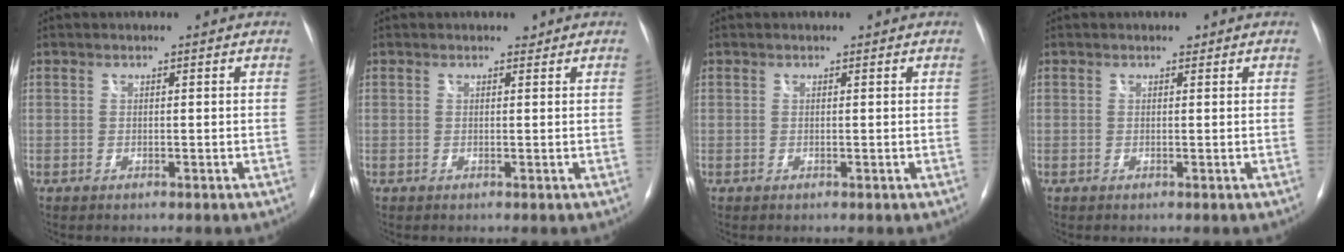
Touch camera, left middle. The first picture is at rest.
{"total": 0.7, "force": [0.6, 0.4, 0.1], "torque": [-0.007, 0.002, 0.007]}
{"total": 0.0}
{"total": 0.5, "force": [0.4, 0.3, 0.2], "torque": [-0.007, 0.003, 0.004]}